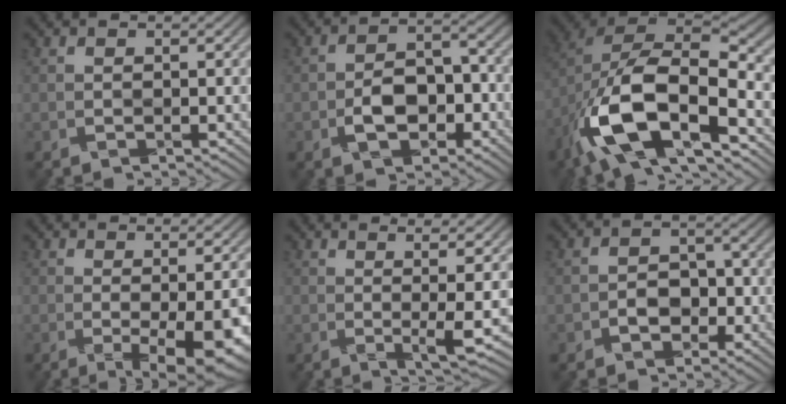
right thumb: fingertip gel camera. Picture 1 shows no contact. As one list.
[{"total": 6.0, "force": [-2.8, 3.6, 3.9], "torque": [-0.058, 0.006, -0.058]}, {"total": 15.9, "force": [-7.6, 7.4, 11.9], "torque": [-0.241, -0.018, -0.151]}, {"total": 7.6, "force": [-1.8, 1.5, 7.2], "torque": [-0.097, 0.003, -0.023]}, {"total": 4.8, "force": [0.7, -0.2, 4.8], "torque": [-0.089, 0.005, 0.015]}, {"total": 3.7, "force": [-2.0, 2.5, 1.7], "torque": [-0.017, 0.004, -0.043]}]